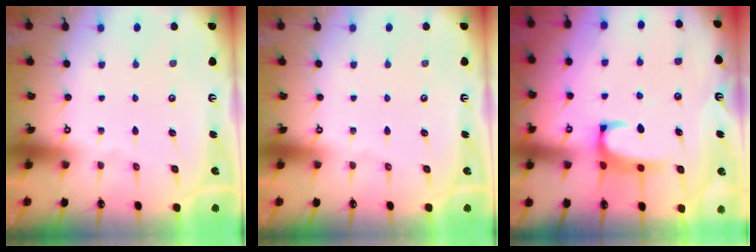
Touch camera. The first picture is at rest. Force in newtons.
{"total": 0.0}
{"total": 2.5, "press": 2.4, "slide": 0.8}